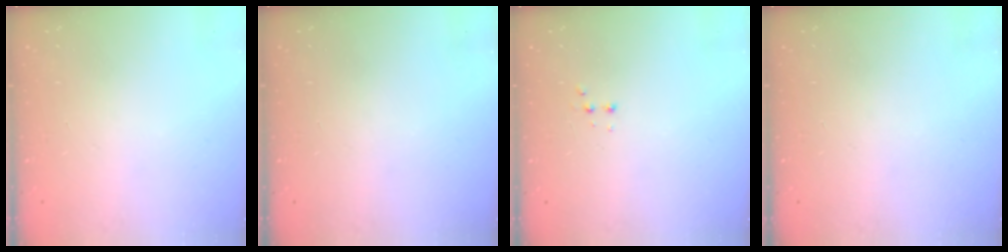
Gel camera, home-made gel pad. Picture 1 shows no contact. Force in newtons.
{"total": 0.0}
{"total": 2.9, "press": 2.7, "slide": 1.0}
{"total": 0.0}